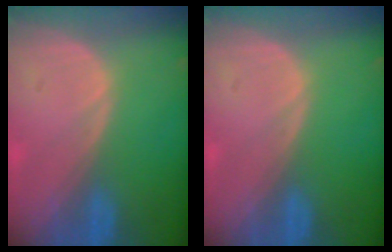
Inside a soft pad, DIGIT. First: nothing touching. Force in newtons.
{"total": 0.0}